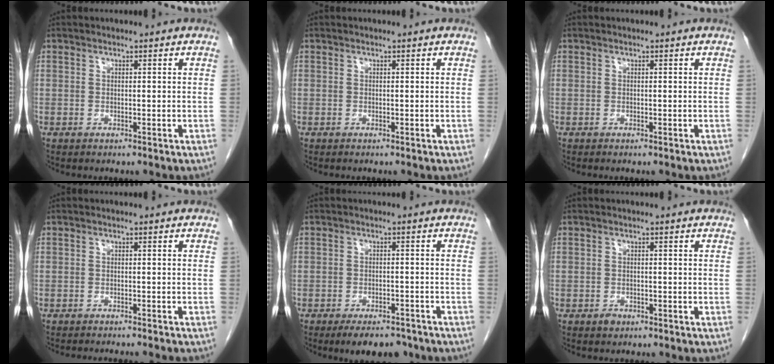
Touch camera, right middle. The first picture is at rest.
{"total": 0.0}
{"total": 0.0}
{"total": 4.4, "force": [-4.0, 0.0, 2.0], "torque": [-0.014, -0.004, -0.053]}
{"total": 6.6, "force": [-5.3, 2.7, 3.0], "torque": [-0.037, 0.000, -0.077]}
{"total": 1.0, "force": [-0.7, 0.6, 0.4], "torque": [-0.005, 0.002, -0.009]}